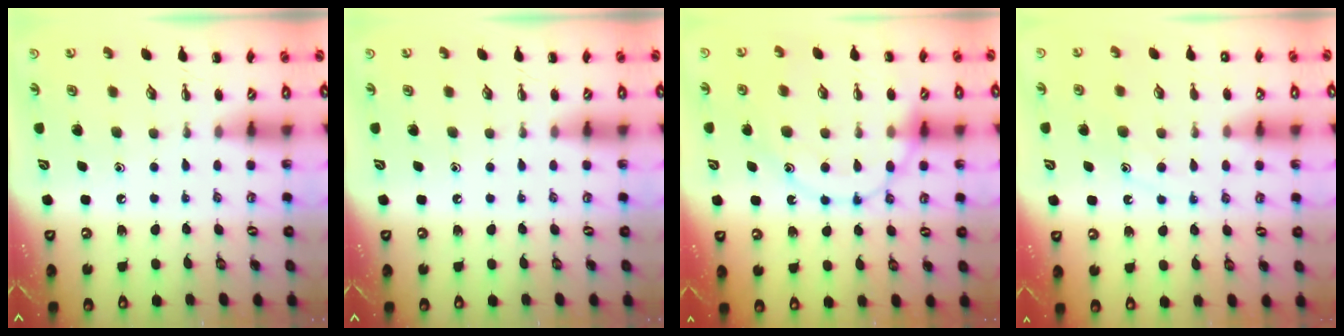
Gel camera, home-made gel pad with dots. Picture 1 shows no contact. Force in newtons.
{"total": 0.0}
{"total": 15.0, "press": 14.9, "slide": 1.3}
{"total": 10.5, "press": 10.5, "slide": 0.6}